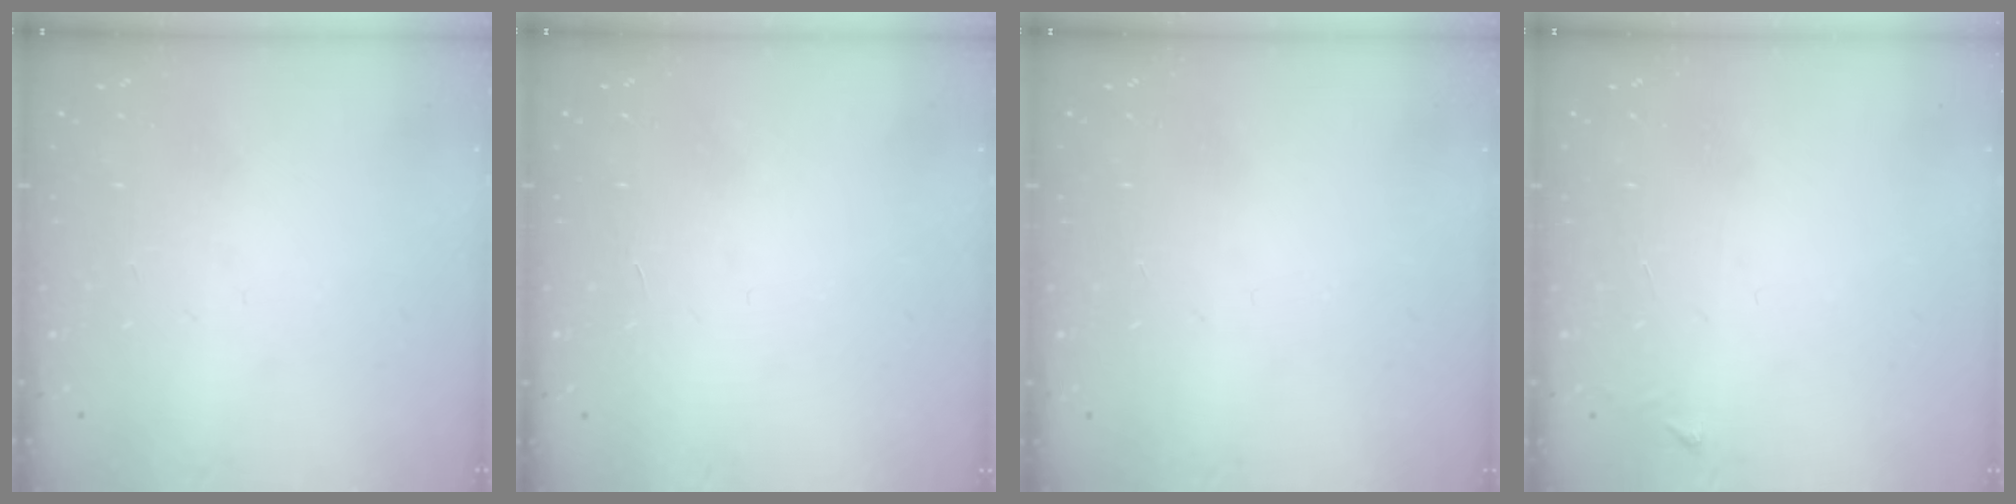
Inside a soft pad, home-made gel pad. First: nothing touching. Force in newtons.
{"total": 1.7, "press": 1.7, "slide": 0.1}
{"total": 0.0}
{"total": 2.6, "press": 2.6, "slide": 0.3}